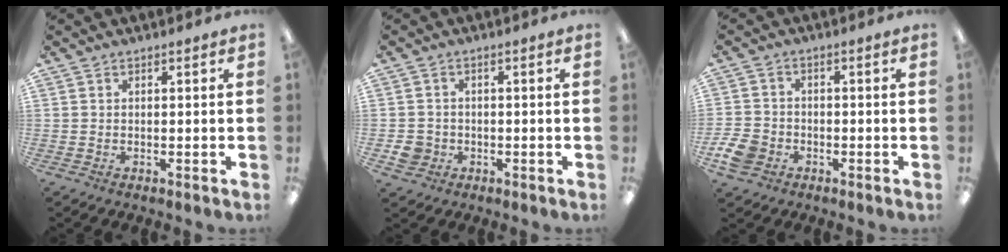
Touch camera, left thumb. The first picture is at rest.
{"total": 4.0, "force": [-0.8, 3.7, 1.2], "torque": [-0.019, 0.002, -0.016]}
{"total": 6.4, "force": [-2.7, 4.9, 2.9], "torque": [-0.070, 0.014, -0.050]}